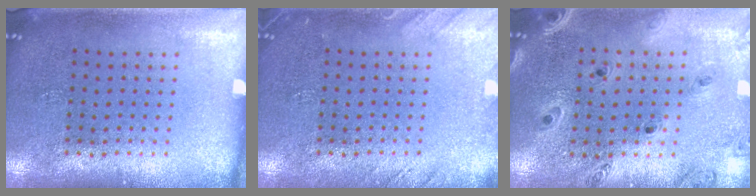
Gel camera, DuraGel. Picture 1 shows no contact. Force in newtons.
{"total": 1.6, "press": 1.6, "slide": 0.2}
{"total": 1.3, "press": 1.3, "slide": 0.2}